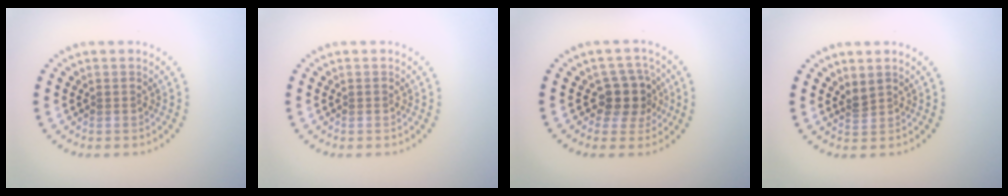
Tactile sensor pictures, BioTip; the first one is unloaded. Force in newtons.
{"total": 0.0}
{"total": 3.4, "press": 2.8, "slide": 1.9}
{"total": 0.9, "press": 0.5, "slide": 0.8}